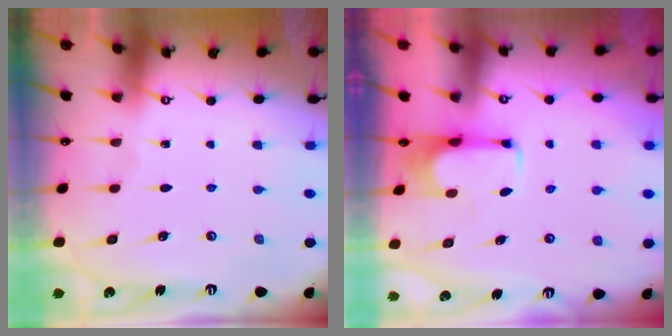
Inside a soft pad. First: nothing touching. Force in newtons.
{"total": 3.7, "press": 3.6, "slide": 0.7}